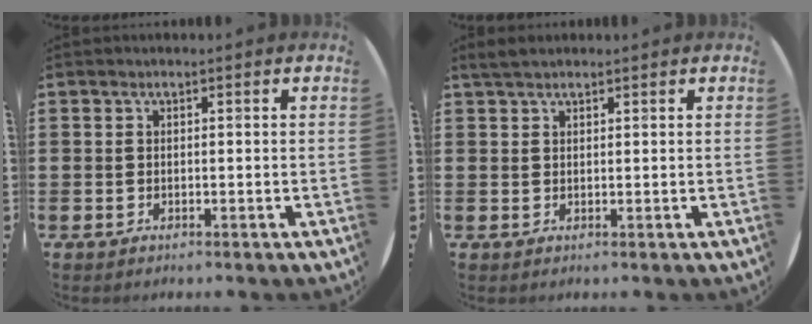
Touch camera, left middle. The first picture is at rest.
{"total": 1.8, "force": [1.6, 0.5, 0.6], "torque": [-0.015, 0.005, 0.030]}